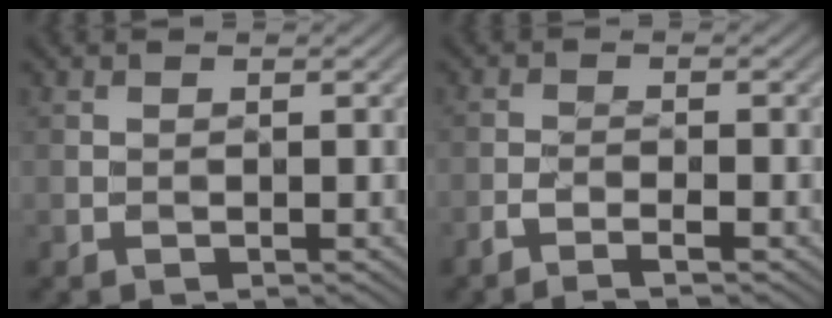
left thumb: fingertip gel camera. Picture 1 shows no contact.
{"total": 2.1, "force": [-1.8, -0.2, 1.0], "torque": [-0.021, -0.002, -0.038]}